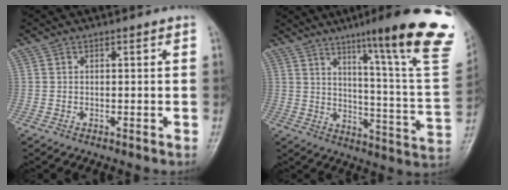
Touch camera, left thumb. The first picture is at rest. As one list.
[{"total": 25.1, "force": [15.0, 2.2, 20.0], "torque": [-0.251, -0.075, 0.204]}]